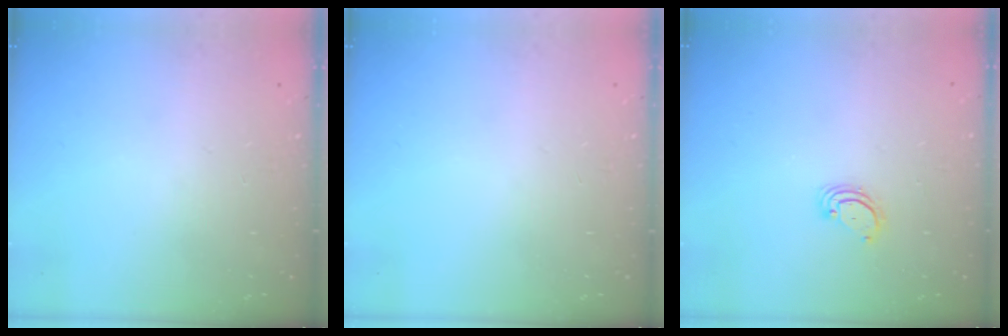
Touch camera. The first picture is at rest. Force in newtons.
{"total": 0.0}
{"total": 2.8, "press": 2.8, "slide": 0.2}